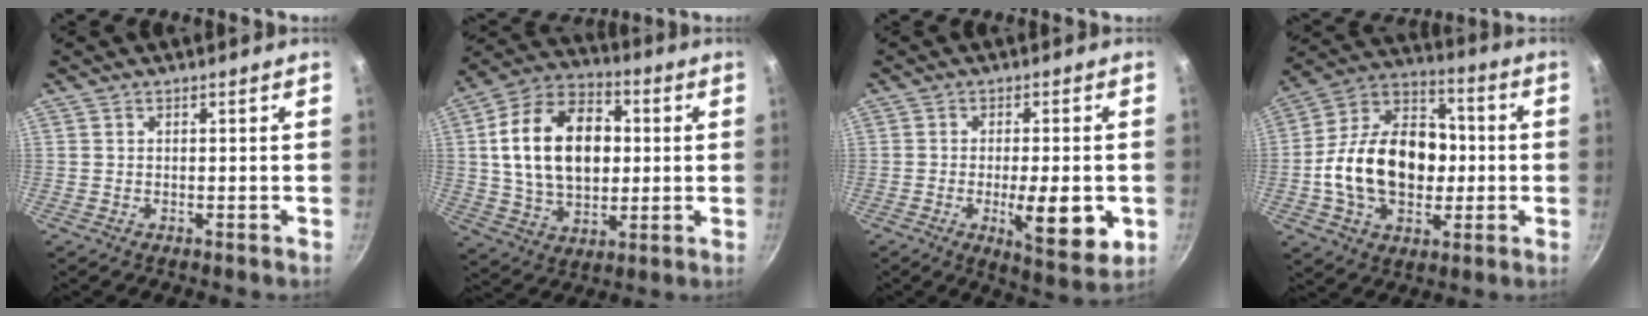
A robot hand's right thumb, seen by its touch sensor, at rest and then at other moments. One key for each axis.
{"total": 20.7, "fx": 2.4, "fy": 14.0, "fz": 15.1, "tx": -0.231, "ty": 0.016, "tz": 0.037}
{"total": 11.6, "fx": -2.6, "fy": 3.6, "fz": 10.8, "tx": -0.143, "ty": -0.007, "tz": -0.031}
{"total": 21.9, "fx": -1.7, "fy": 15.5, "fz": 15.4, "tx": -0.228, "ty": 0.042, "tz": -0.038}